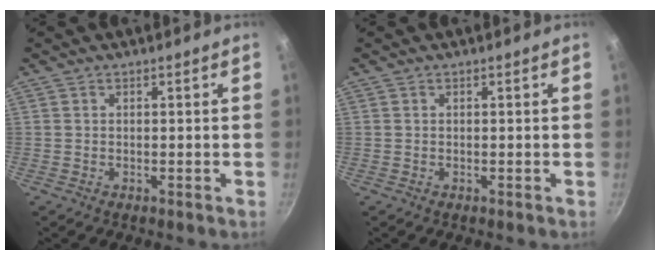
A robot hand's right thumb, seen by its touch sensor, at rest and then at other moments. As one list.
[{"total": 0.0}]